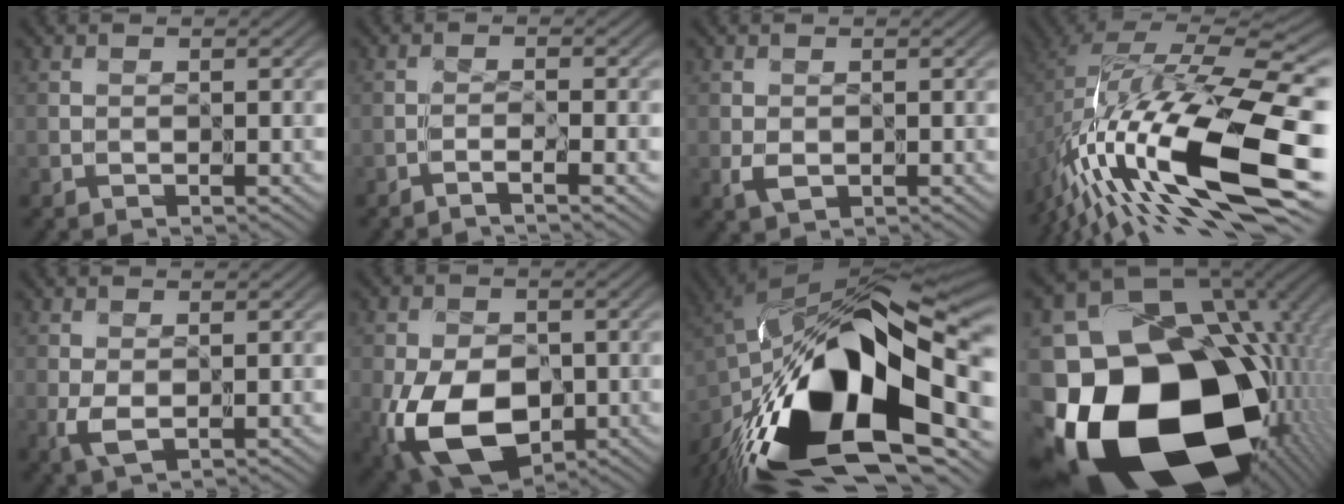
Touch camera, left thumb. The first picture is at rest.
{"total": 1.8, "force": [-1.4, -0.3, 1.1], "torque": [-0.021, 0.004, -0.033]}
{"total": 1.6, "force": [-0.1, 1.2, 1.0], "torque": [-0.025, -0.008, 0.000]}
{"total": 17.4, "force": [-7.0, 5.7, 14.8], "torque": [-0.285, 0.004, -0.138]}
{"total": 2.3, "force": [0.0, 1.1, 2.0], "torque": [-0.052, -0.008, 0.001]}
{"total": 12.2, "force": [-3.7, 8.0, 8.5], "torque": [-0.191, -0.038, -0.067]}
{"total": 19.7, "force": [-7.9, 9.3, 15.5], "torque": [-0.301, -0.023, -0.131]}
{"total": 22.5, "force": [-7.4, 15.2, 14.9], "torque": [-0.329, -0.074, -0.085]}